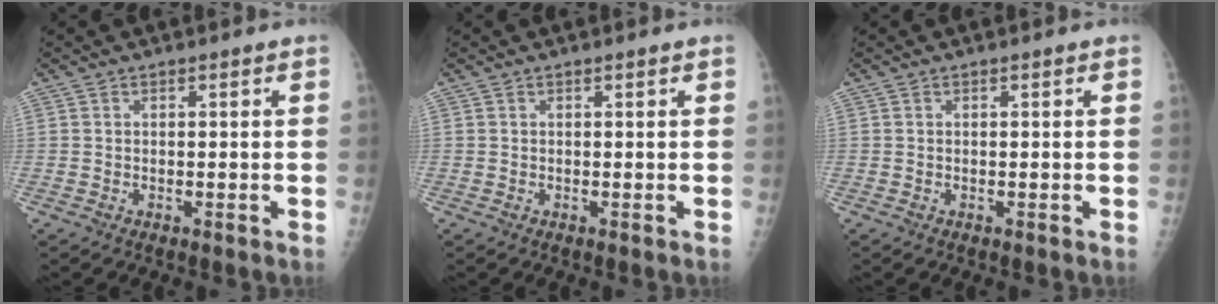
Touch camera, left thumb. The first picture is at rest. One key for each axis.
{"total": 0.0}
{"total": 0.0}